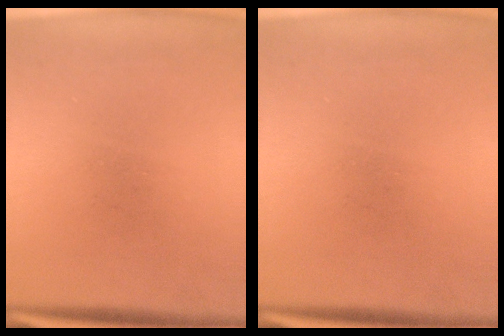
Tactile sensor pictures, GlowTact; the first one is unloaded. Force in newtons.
{"total": 0.0}